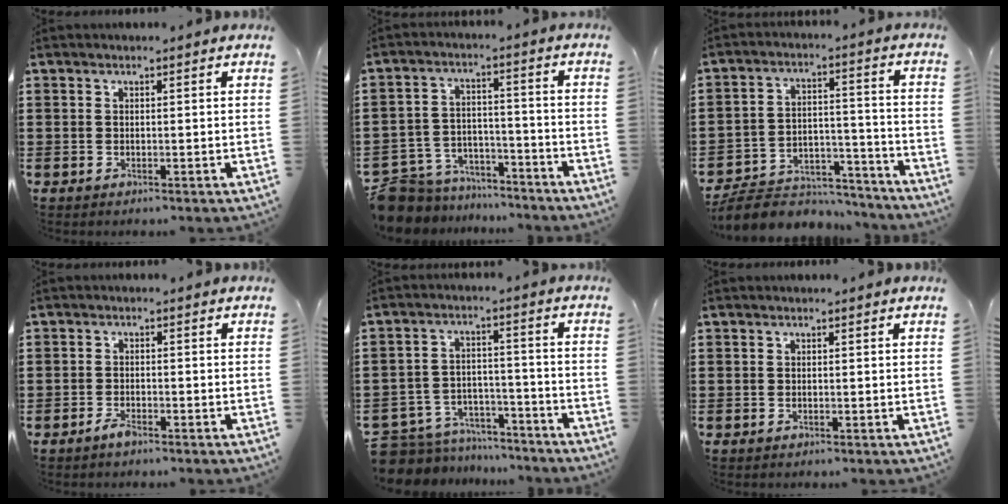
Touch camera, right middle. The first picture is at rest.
{"total": 6.7, "force": [-6.4, 1.9, 0.4], "torque": [-0.033, 0.010, -0.136]}
{"total": 8.0, "force": [-7.6, 2.1, 1.6], "torque": [-0.028, 0.024, -0.149]}
{"total": 1.7, "force": [-1.4, 0.6, 0.7], "torque": [-0.023, -0.003, -0.030]}
{"total": 6.2, "force": [-5.8, 2.0, 0.7], "torque": [-0.034, 0.007, -0.122]}
{"total": 0.0}